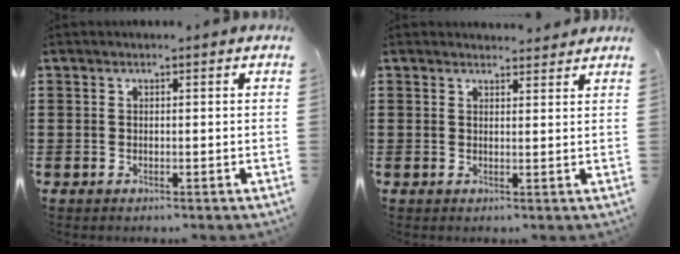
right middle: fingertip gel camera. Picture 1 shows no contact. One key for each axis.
{"total": 1.8, "fx": 1.8, "fy": 0.3, "fz": 0.0, "tx": 0.003, "ty": -0.002, "tz": 0.036}